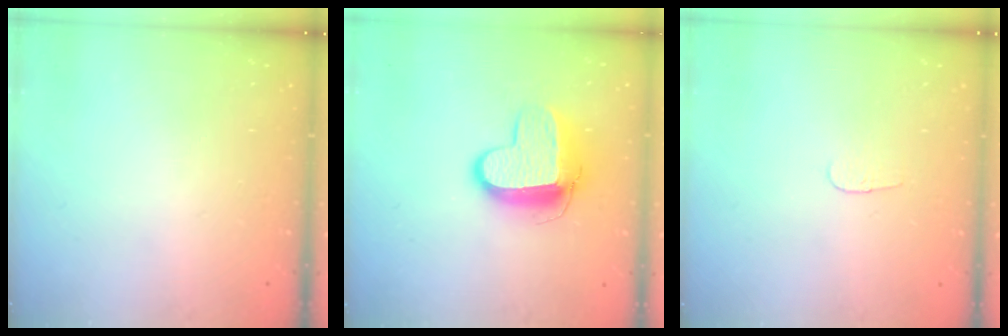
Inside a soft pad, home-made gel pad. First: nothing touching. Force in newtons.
{"total": 11.6, "press": 11.5, "slide": 1.3}
{"total": 2.8, "press": 2.8, "slide": 0.3}